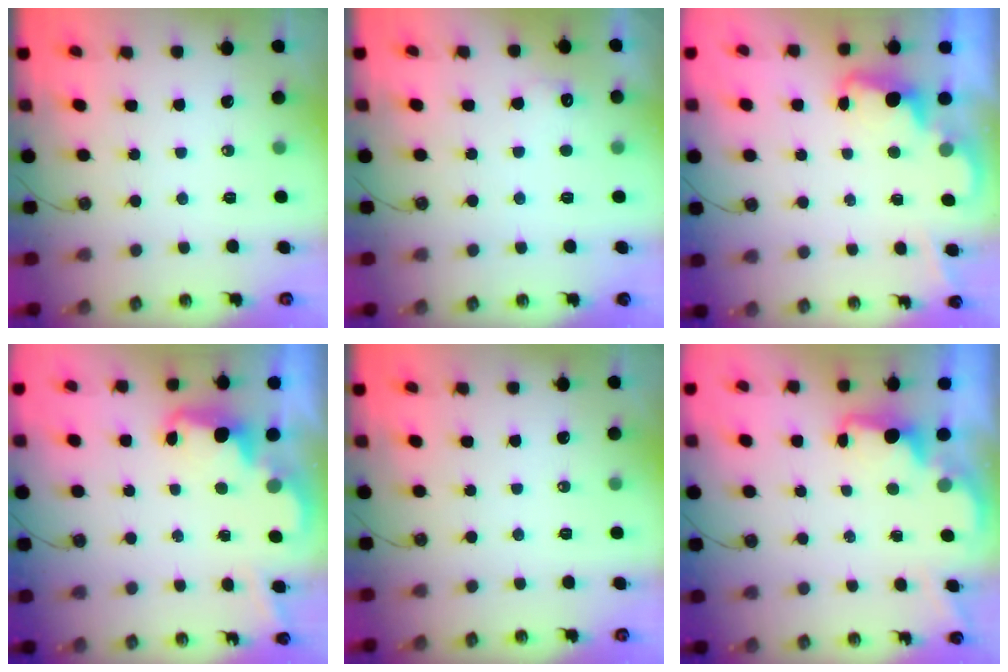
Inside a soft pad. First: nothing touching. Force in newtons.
{"total": 5.1, "press": 5.0, "slide": 1.2}
{"total": 2.4, "press": 2.4, "slide": 0.5}
{"total": 2.4, "press": 2.3, "slide": 0.6}
{"total": 0.0}
{"total": 1.7, "press": 1.5, "slide": 0.7}